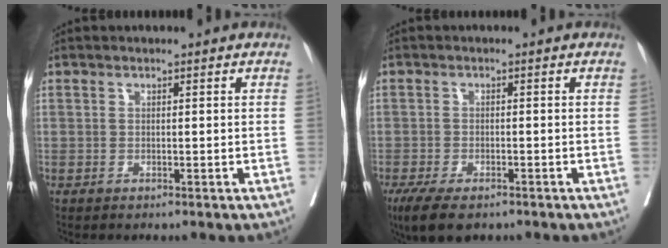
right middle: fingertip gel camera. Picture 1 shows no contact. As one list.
[{"total": 6.8, "force": [-4.8, 2.3, 4.2], "torque": [-0.071, -0.014, -0.075]}]